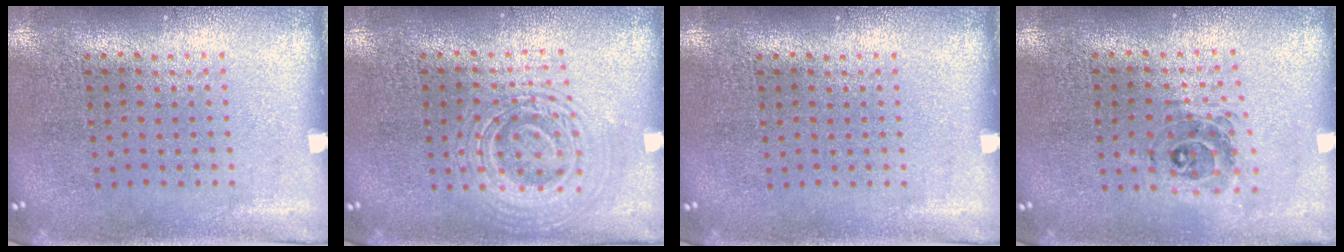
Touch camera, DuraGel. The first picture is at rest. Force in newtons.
{"total": 2.8, "press": 2.8, "slide": 0.5}
{"total": 0.0}
{"total": 0.8, "press": 0.8, "slide": 0.2}